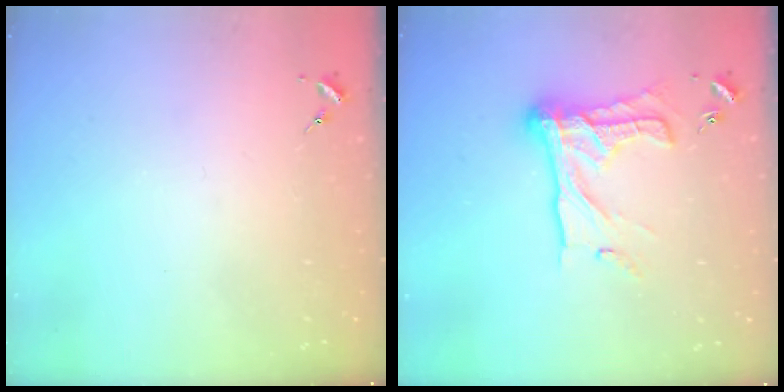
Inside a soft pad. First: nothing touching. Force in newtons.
{"total": 19.9, "press": 19.8, "slide": 1.8}